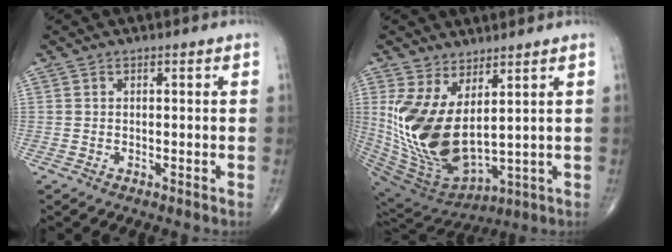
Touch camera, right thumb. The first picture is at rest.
{"total": 16.2, "force": [3.6, 7.8, 13.7], "torque": [-0.271, -0.040, 0.098]}